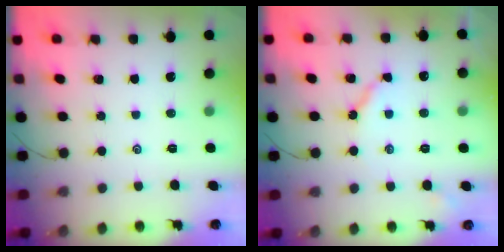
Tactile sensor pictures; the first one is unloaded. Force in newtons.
{"total": 4.7, "press": 4.7, "slide": 0.6}